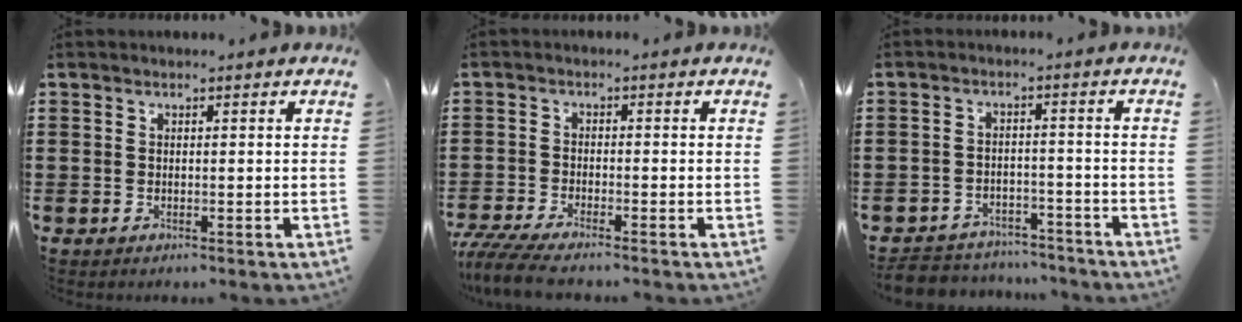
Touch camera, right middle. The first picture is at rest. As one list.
[{"total": 4.7, "force": [-4.3, 0.4, 1.8], "torque": [-0.057, -0.017, -0.091]}, {"total": 4.6, "force": [-4.5, 1.0, 0.1], "torque": [-0.010, 0.010, -0.096]}]